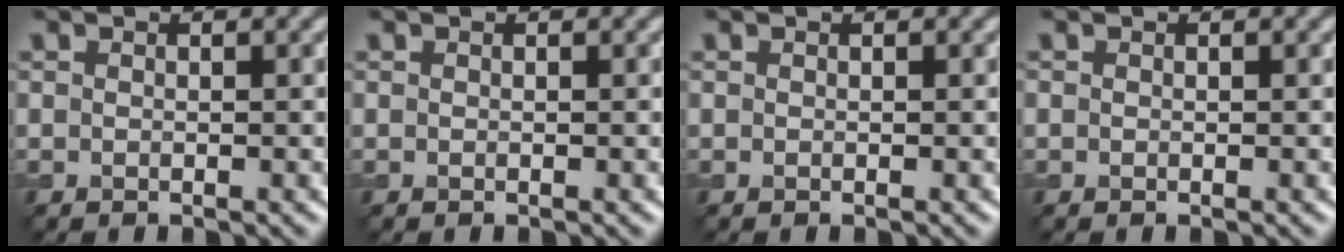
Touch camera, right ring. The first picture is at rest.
{"total": 0.0}
{"total": 0.0}
{"total": 0.0}